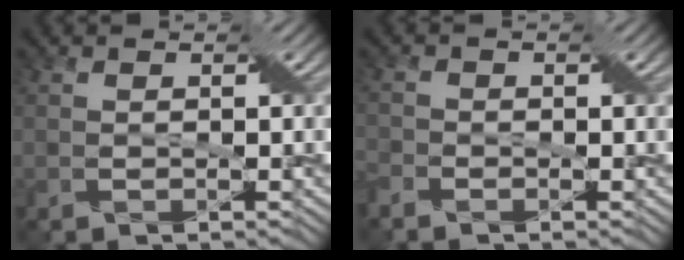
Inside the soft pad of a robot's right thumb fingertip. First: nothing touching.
{"total": 2.0, "force": [-1.7, 0.9, 0.7], "torque": [-0.022, -0.004, -0.045]}